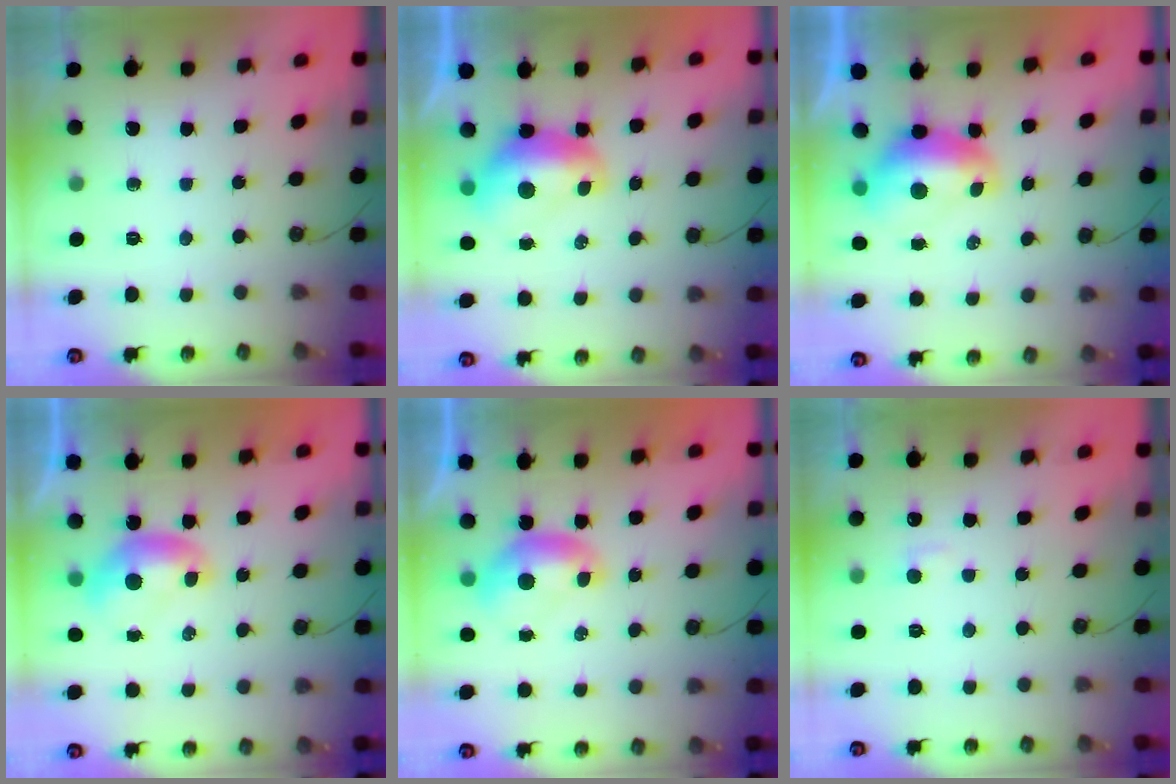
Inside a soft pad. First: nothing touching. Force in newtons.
{"total": 1.6, "press": 1.5, "slide": 0.6}
{"total": 1.9, "press": 1.8, "slide": 0.7}
{"total": 0.0}
{"total": 0.0}
{"total": 2.5, "press": 2.4, "slide": 0.5}